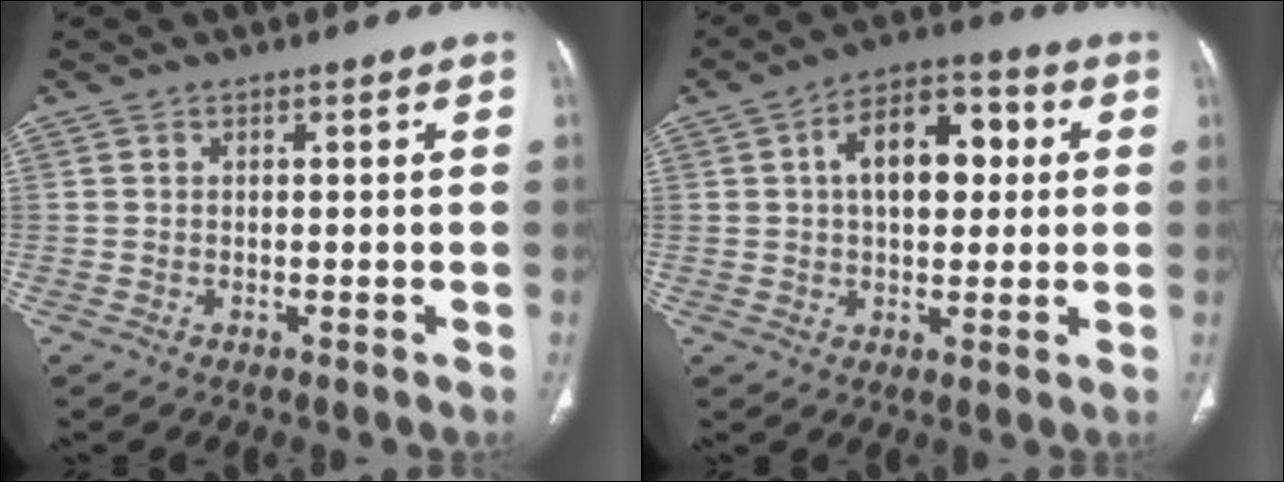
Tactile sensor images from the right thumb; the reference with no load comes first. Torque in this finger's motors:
{"motor_torque": [0.47, 2.50, 1.32, 0.12, 0.09]}